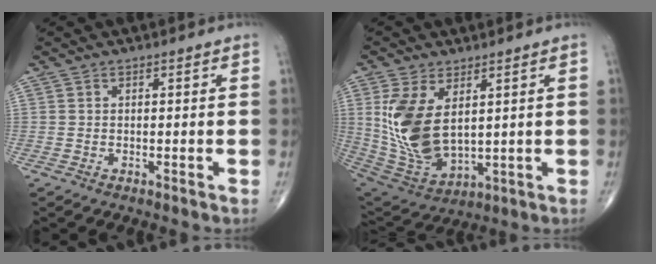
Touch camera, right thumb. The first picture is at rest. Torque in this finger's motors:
{"motor_torque": [-0.29, 0.84, 1.33, 0.28, 0.43]}